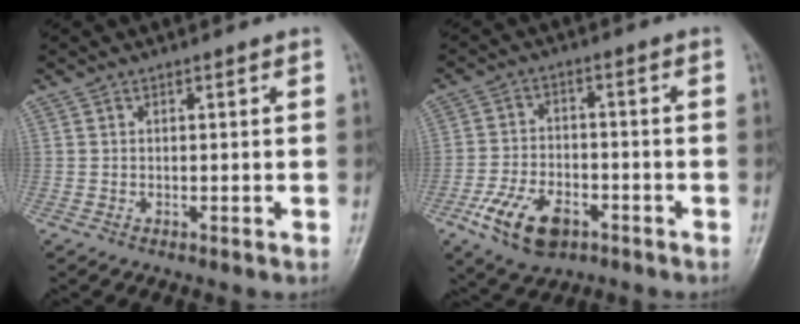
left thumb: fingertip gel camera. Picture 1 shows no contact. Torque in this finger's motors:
{"motor_torque": [-0.54, 1.14, 1.06, 0.56, 0.28]}